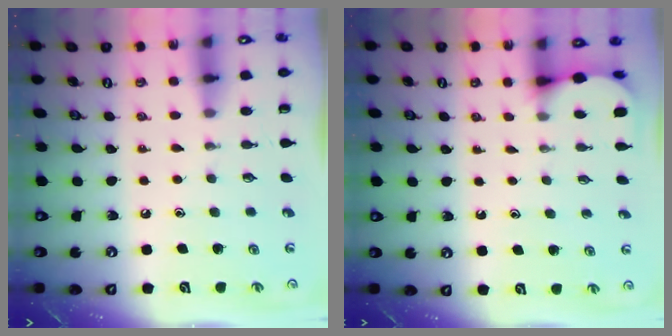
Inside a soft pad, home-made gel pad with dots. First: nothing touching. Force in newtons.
{"total": 1.3, "press": 1.3, "slide": 0.1}